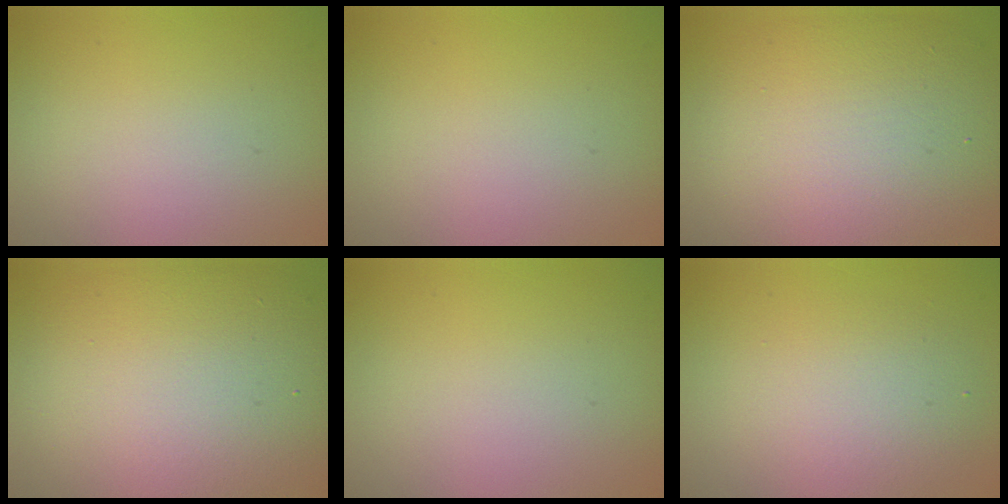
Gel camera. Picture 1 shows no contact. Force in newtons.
{"total": 0.0}
{"total": 11.3, "press": 11.3, "slide": 0.8}
{"total": 13.0, "press": 13.0, "slide": 0.6}
{"total": 0.0}
{"total": 3.6, "press": 3.6, "slide": 0.3}